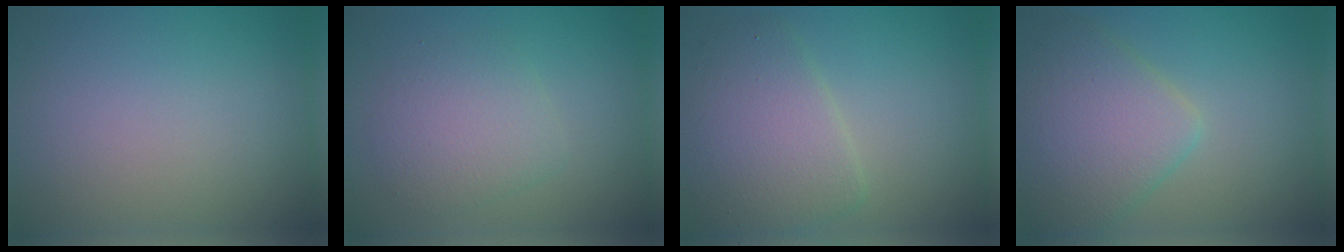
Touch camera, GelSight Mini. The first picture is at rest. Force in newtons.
{"total": 3.3, "press": 3.3, "slide": 0.2}
{"total": 5.5, "press": 5.5, "slide": 0.1}
{"total": 6.0, "press": 6.0, "slide": 0.1}